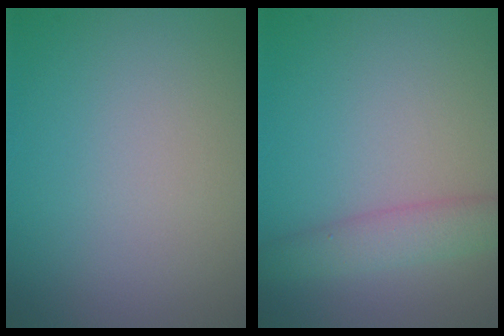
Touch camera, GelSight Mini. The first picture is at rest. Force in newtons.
{"total": 2.9, "press": 2.9, "slide": 0.1}